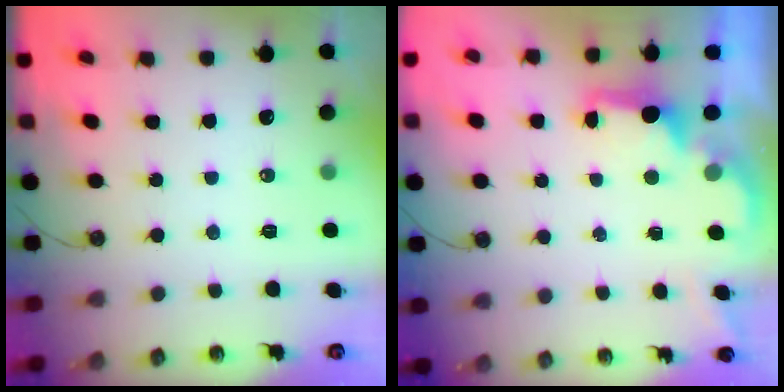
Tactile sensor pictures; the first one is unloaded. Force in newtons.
{"total": 2.0, "press": 1.9, "slide": 0.8}